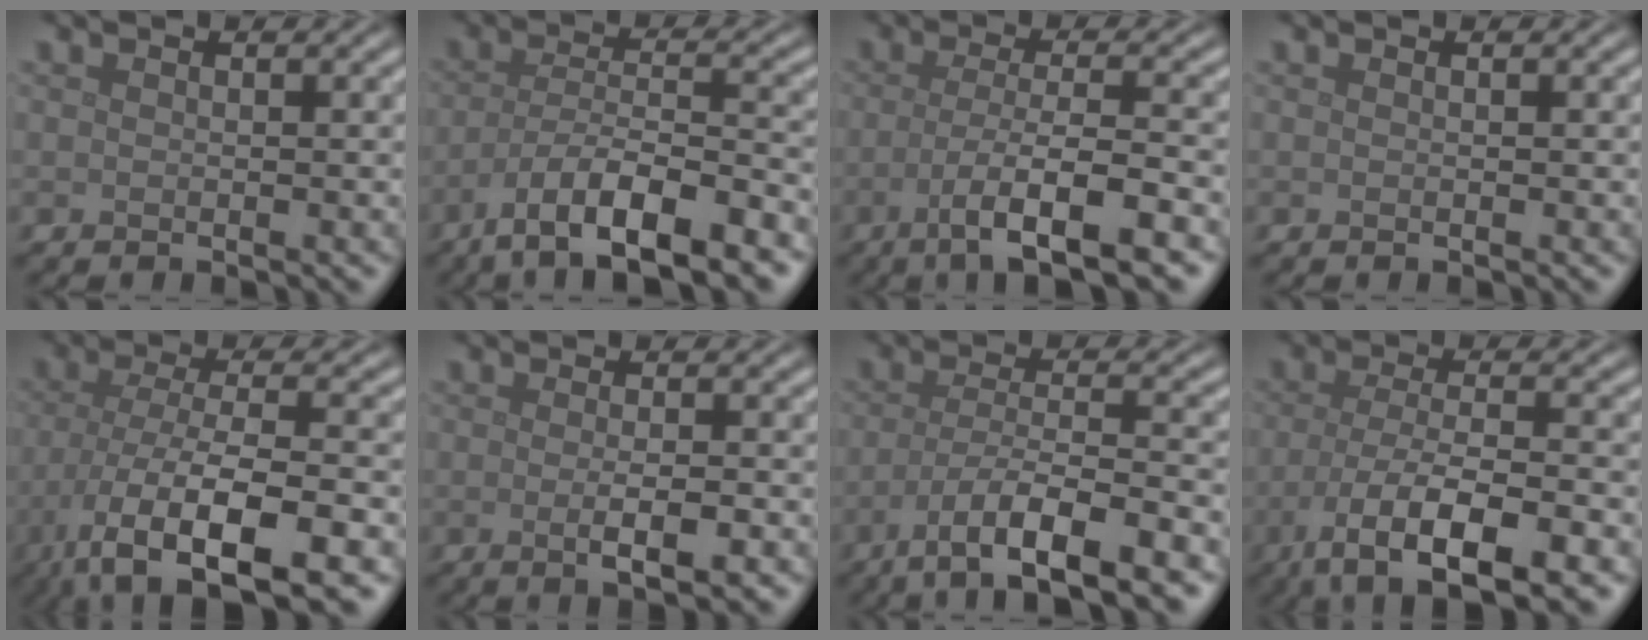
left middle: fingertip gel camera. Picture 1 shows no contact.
{"total": 9.4, "force": [-6.1, 2.5, 6.7], "torque": [-0.114, -0.004, -0.108]}
{"total": 6.5, "force": [-2.7, 1.3, 5.8], "torque": [-0.094, -0.004, -0.053]}
{"total": 0.0}
{"total": 10.8, "force": [-5.8, 3.4, 8.5], "torque": [-0.144, -0.014, -0.099]}
{"total": 2.9, "force": [-0.5, 0.7, 2.8], "torque": [-0.040, -0.005, -0.008]}
{"total": 7.8, "force": [-4.6, 1.8, 6.1], "torque": [-0.096, -0.004, -0.080]}
{"total": 8.6, "force": [-4.6, 2.5, 6.9], "torque": [-0.119, -0.014, -0.078]}